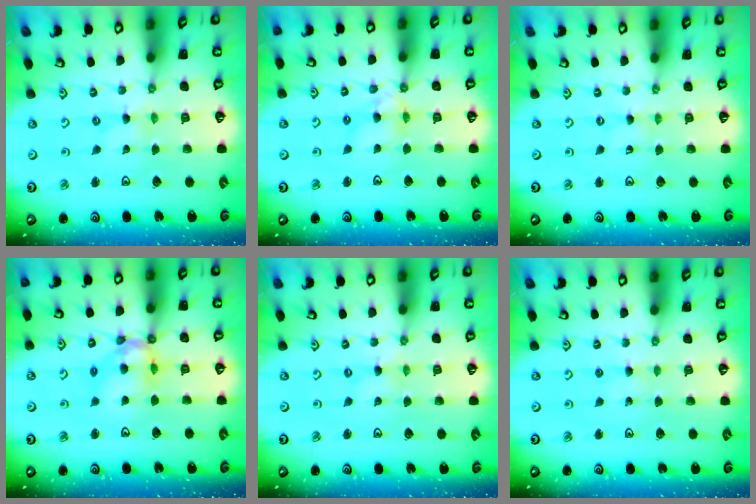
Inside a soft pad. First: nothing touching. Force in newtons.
{"total": 6.7, "press": 6.6, "slide": 0.5}
{"total": 0.6, "press": 0.6, "slide": 0.1}
{"total": 10.7, "press": 10.6, "slide": 1.2}
{"total": 0.0}
{"total": 2.3, "press": 2.3, "slide": 0.3}